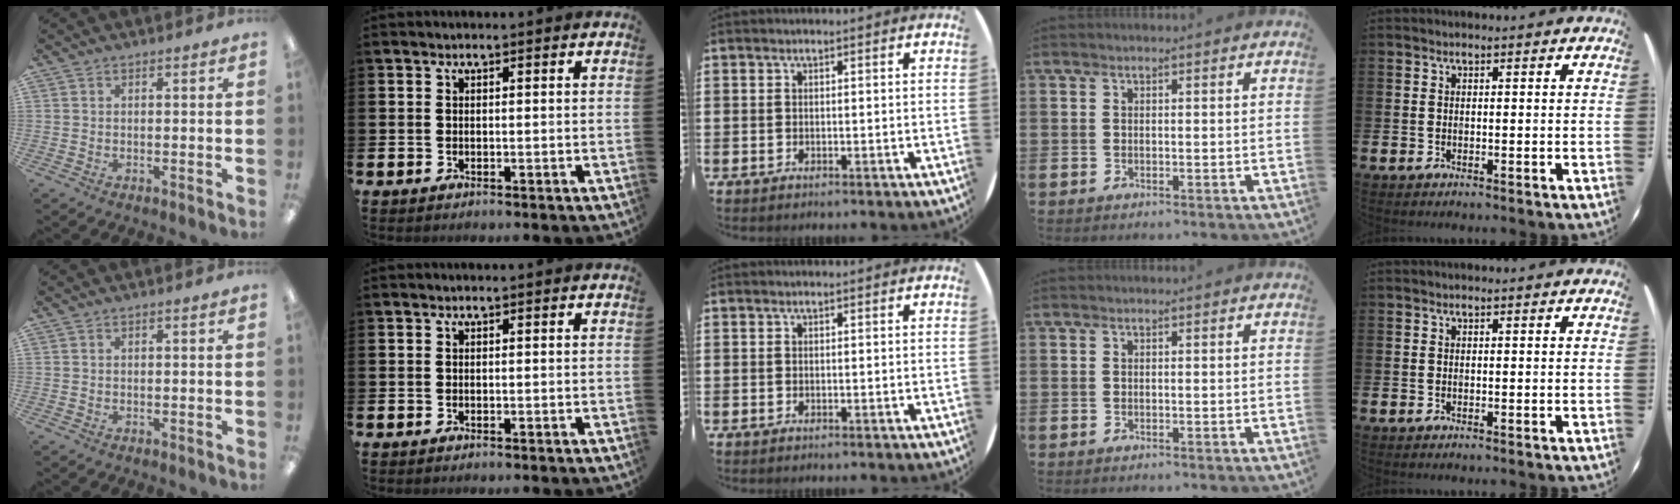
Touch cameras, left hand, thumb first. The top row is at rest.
{}